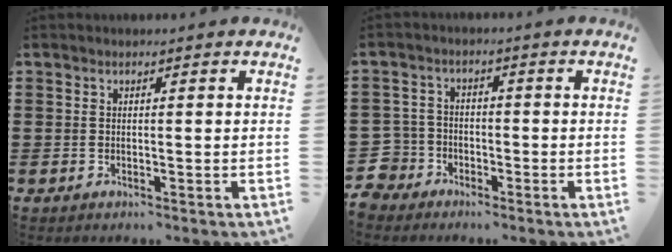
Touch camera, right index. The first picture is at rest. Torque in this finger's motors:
{"motor_torque": [-0.85, 1.29, 0.01, 0.00]}